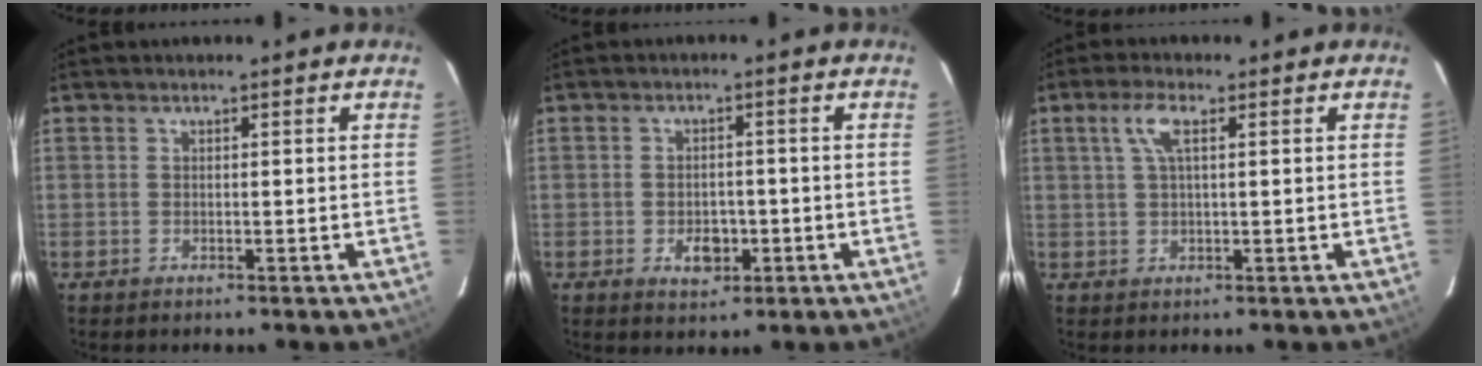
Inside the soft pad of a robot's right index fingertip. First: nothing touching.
{"total": 4.5, "force": [-1.5, 3.3, 2.8], "torque": [-0.049, 0.001, -0.016]}
{"total": 4.1, "force": [1.4, 1.1, 3.6], "torque": [-0.077, 0.009, 0.028]}